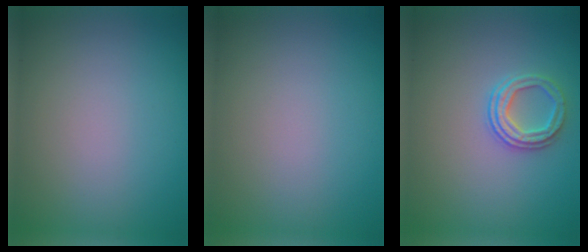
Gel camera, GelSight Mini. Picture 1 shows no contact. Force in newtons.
{"total": 0.0}
{"total": 2.5, "press": 2.3, "slide": 1.0}